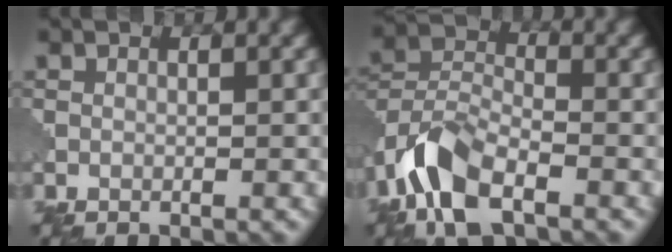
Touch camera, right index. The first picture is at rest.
{"total": 6.9, "force": [-4.3, 3.1, 4.3], "torque": [-0.084, 0.002, -0.095]}